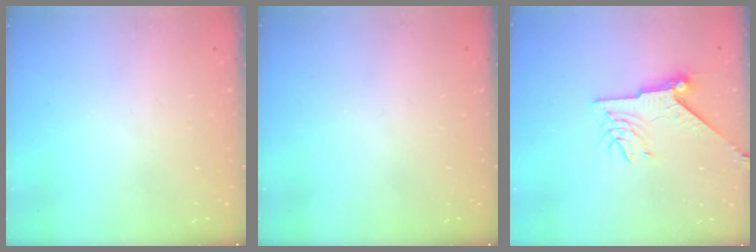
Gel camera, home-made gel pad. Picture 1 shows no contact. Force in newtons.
{"total": 0.0}
{"total": 8.3, "press": 8.2, "slide": 0.8}